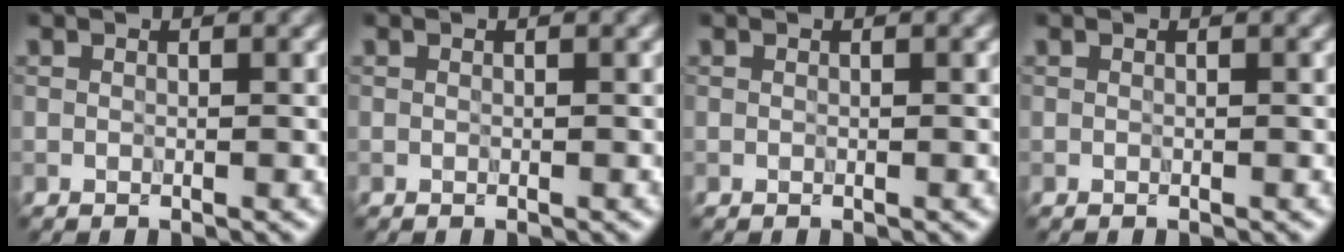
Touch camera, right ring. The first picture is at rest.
{"total": 0.0}
{"total": 0.0}
{"total": 0.0}